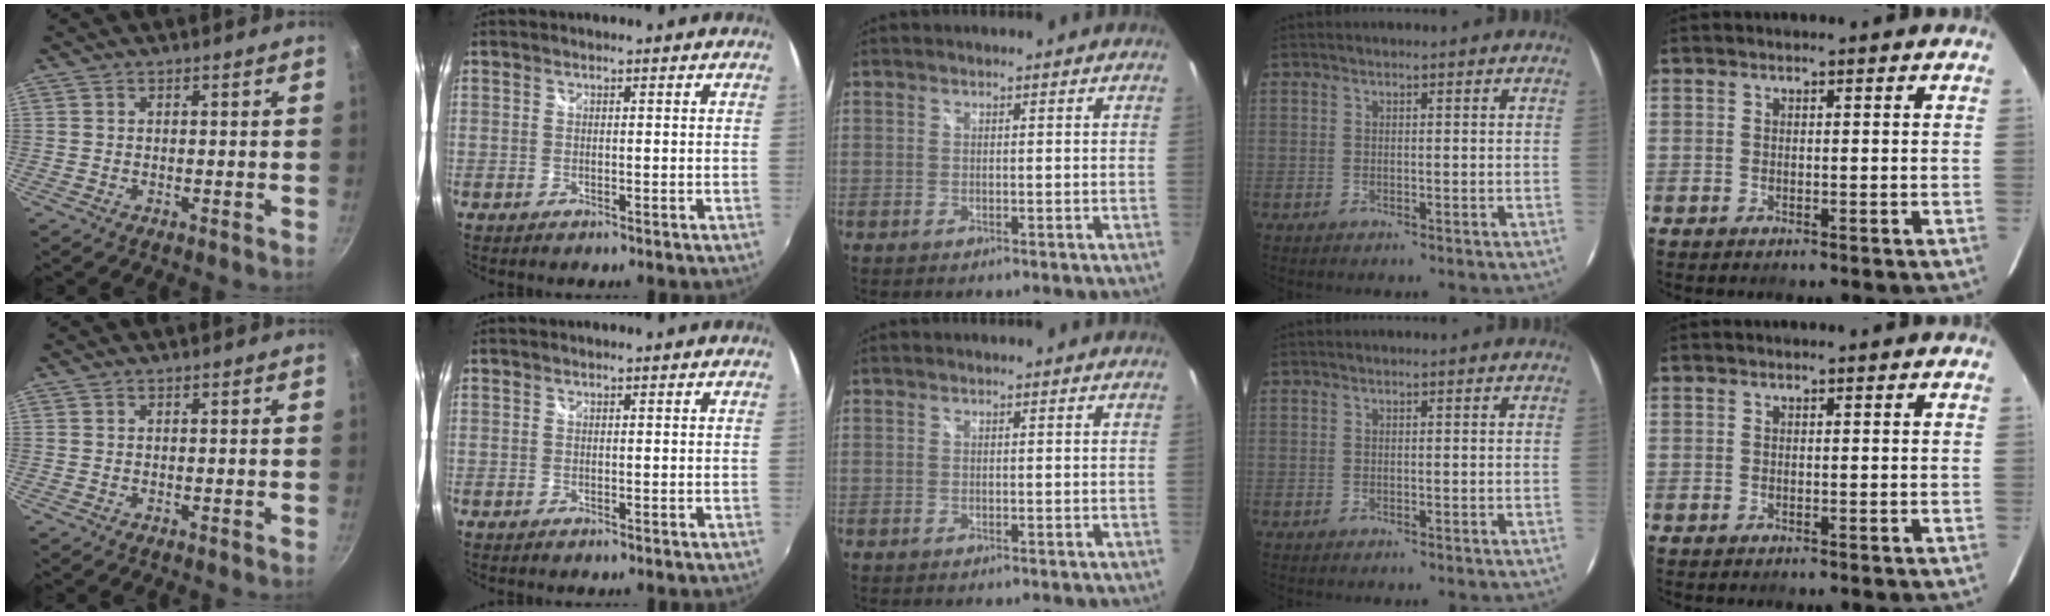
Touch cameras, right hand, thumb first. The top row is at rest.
{}